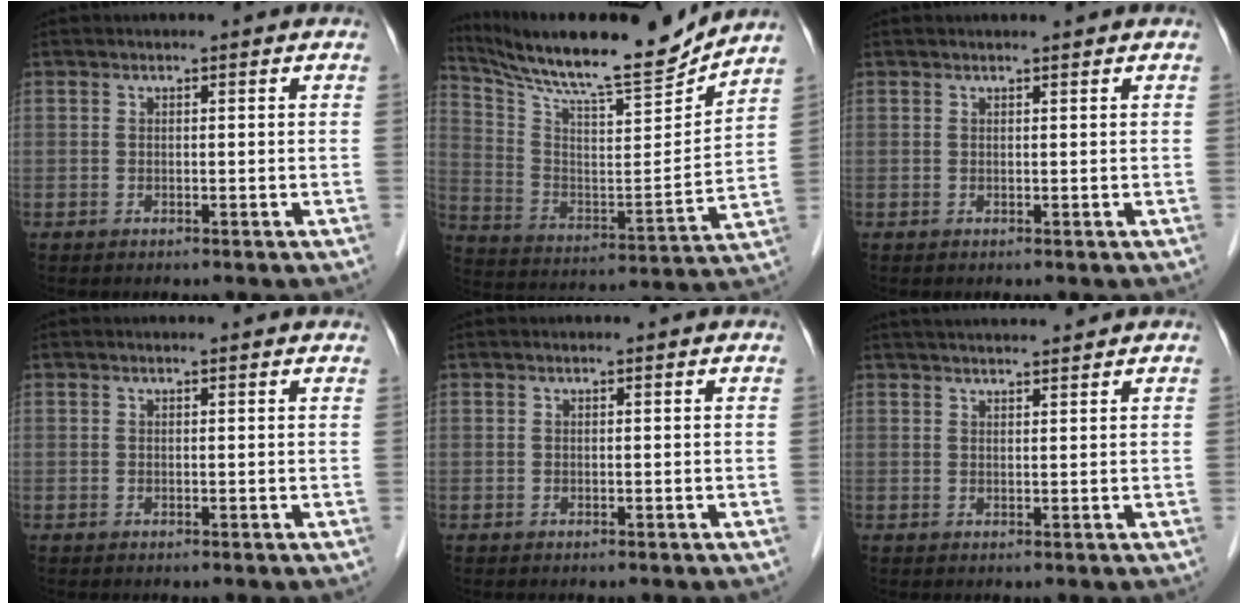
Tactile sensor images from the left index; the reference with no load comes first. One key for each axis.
{"total": 19.2, "fx": 17.7, "fy": 0.5, "fz": 7.3, "tx": -0.145, "ty": -0.035, "tz": 0.290}
{"total": 1.0, "fx": 1.0, "fy": -0.1, "fz": 0.3, "tx": -0.007, "ty": 0.007, "tz": 0.017}
{"total": 2.2, "fx": 2.2, "fy": 0.3, "fz": 0.6, "tx": -0.015, "ty": 0.011, "tz": 0.019}
{"total": 0.7, "fx": 0.7, "fy": 0.0, "fz": 0.2, "tx": -0.009, "ty": 0.004, "tz": 0.009}
{"total": 8.5, "fx": 7.9, "fy": 0.5, "fz": 3.1, "tx": -0.047, "ty": 0.030, "tz": 0.112}